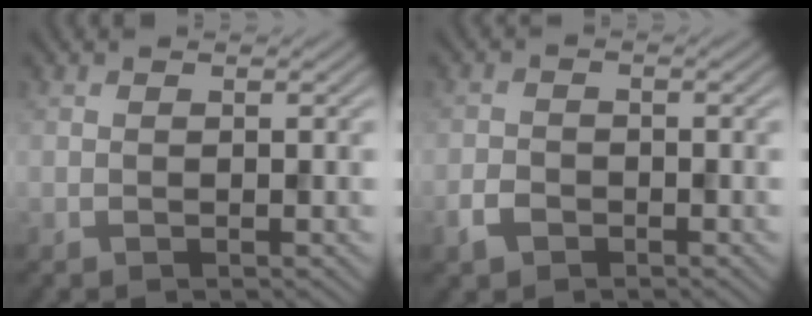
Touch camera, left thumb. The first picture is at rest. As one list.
[{"total": 2.5, "force": [-1.5, 1.6, 1.0], "torque": [-0.022, -0.003, -0.037]}]